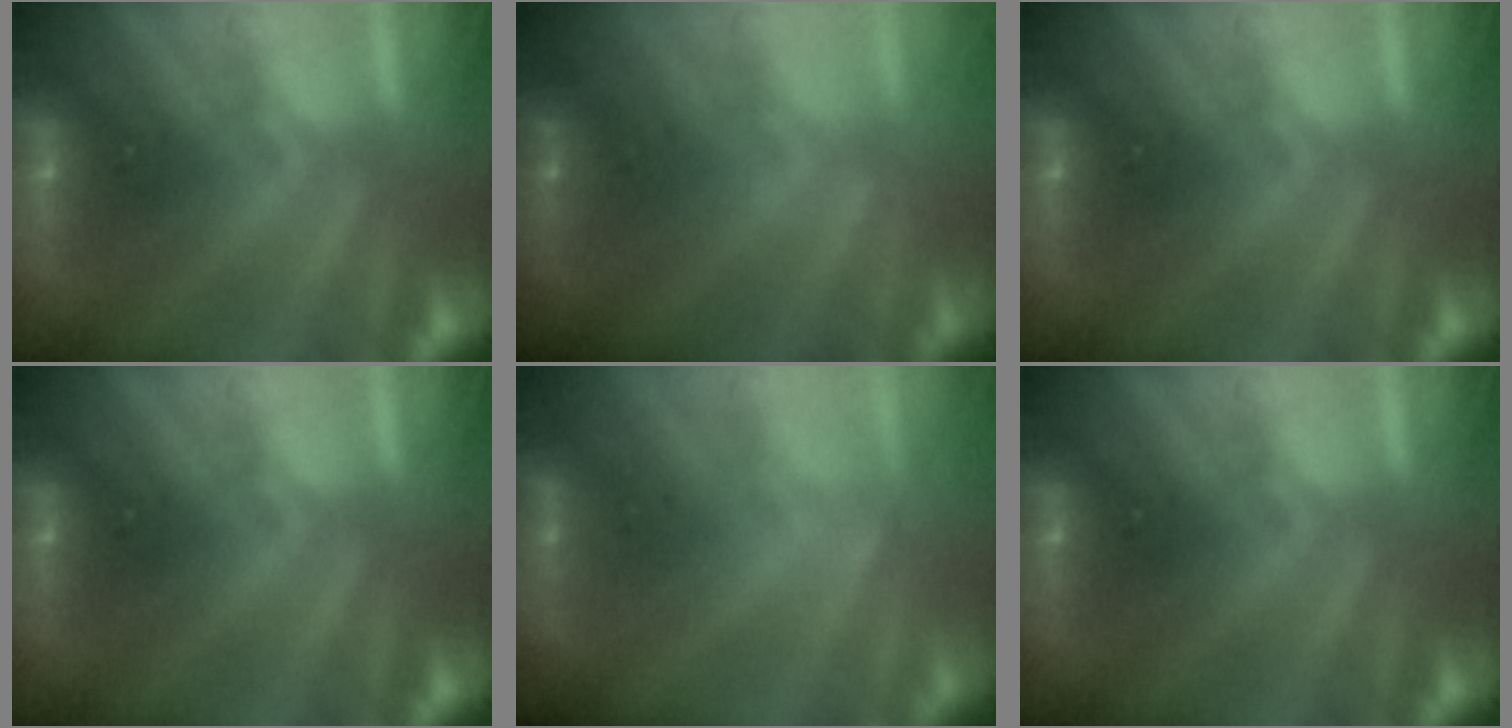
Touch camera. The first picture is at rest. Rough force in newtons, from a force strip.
{"total": 1.3}
{"total": 0.0}
{"total": 0.0}
{"total": 1.5}
{"total": 0.0}